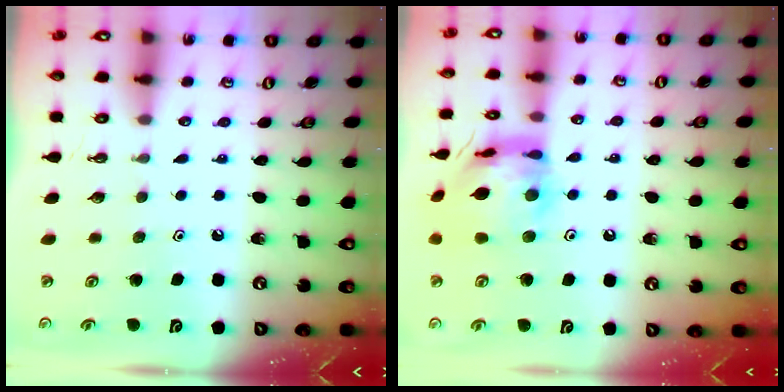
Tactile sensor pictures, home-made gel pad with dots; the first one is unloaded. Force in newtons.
{"total": 15.6, "press": 15.5, "slide": 1.8}